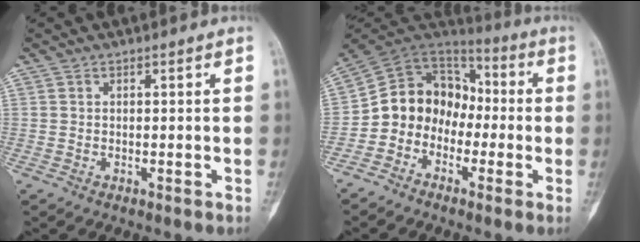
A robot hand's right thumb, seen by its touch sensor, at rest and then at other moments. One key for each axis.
{"total": 12.6, "fx": -3.2, "fy": 10.6, "fz": 6.0, "tx": -0.075, "ty": 0.078, "tz": -0.072}